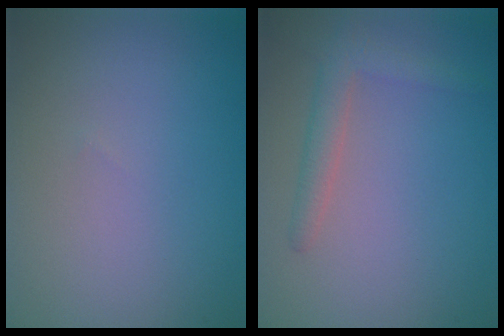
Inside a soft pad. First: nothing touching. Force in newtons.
{"total": 2.2, "press": 2.1, "slide": 0.2}